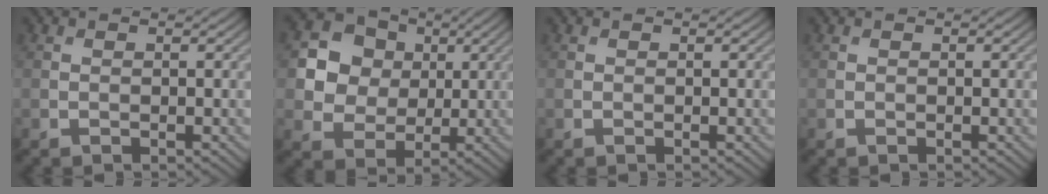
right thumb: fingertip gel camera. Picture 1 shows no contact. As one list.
[{"total": 9.6, "force": [2.6, 8.2, 4.2], "torque": [-0.121, 0.017, 0.043]}, {"total": 0.0}, {"total": 0.0}]